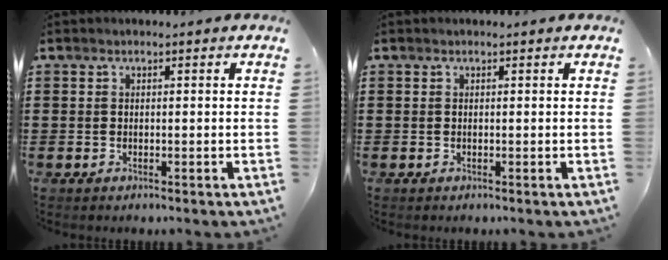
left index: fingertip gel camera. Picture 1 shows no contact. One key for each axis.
{"total": 0.0}